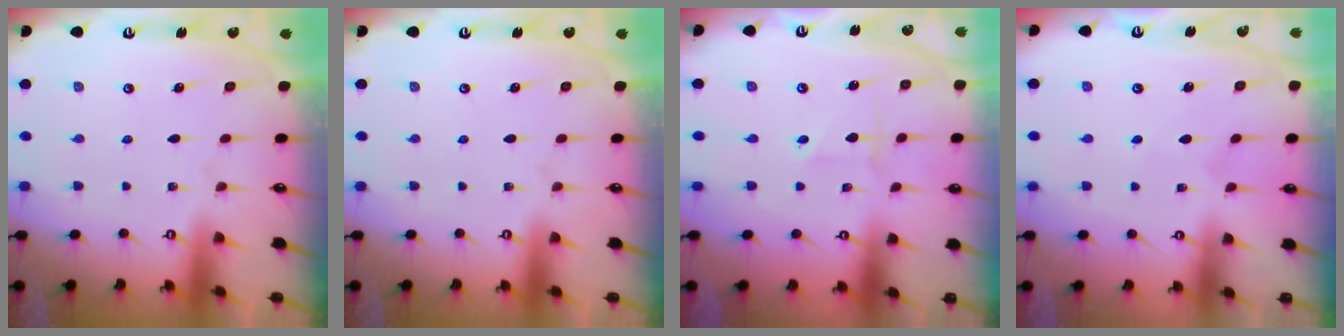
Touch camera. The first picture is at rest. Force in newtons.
{"total": 0.0}
{"total": 2.1, "press": 2.1, "slide": 0.3}
{"total": 3.0, "press": 3.0, "slide": 0.3}